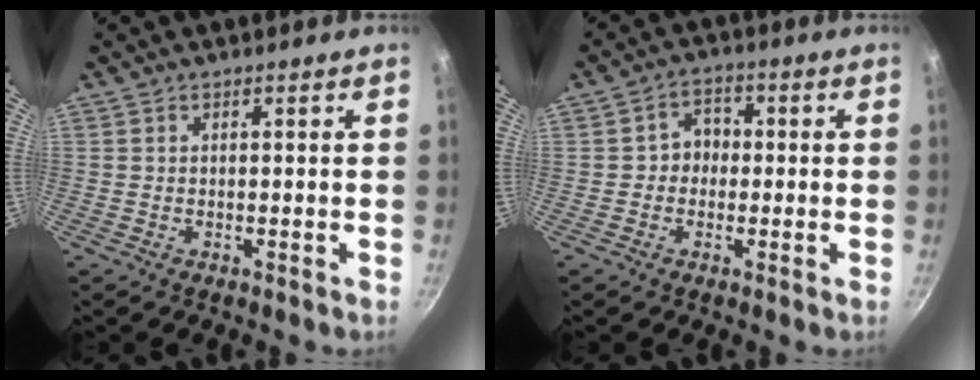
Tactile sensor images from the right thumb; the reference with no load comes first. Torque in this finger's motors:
{"motor_torque": [-0.42, 0.35, 0.07, -0.04, 0.09]}